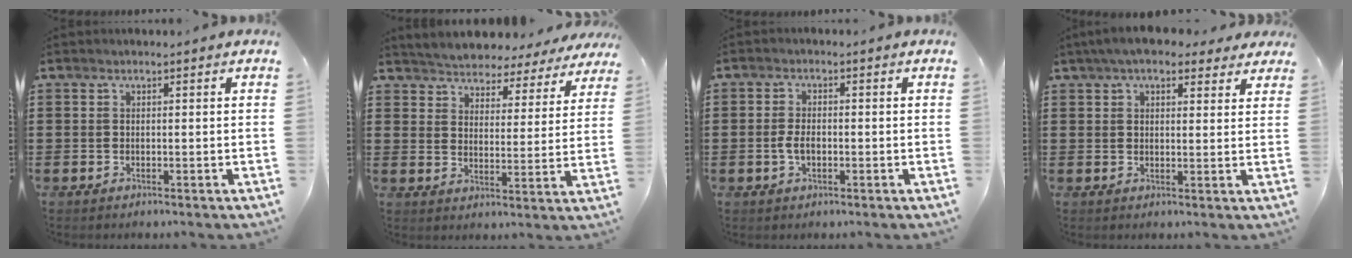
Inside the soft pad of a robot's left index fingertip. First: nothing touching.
{"total": 4.3, "force": [4.3, 0.1, -0.5], "torque": [-0.019, -0.033, 0.070]}
{"total": 3.0, "force": [-0.6, 1.5, 2.5], "torque": [-0.063, -0.001, -0.015]}
{"total": 5.7, "force": [4.6, 1.7, 3.0], "torque": [-0.064, 0.002, 0.082]}